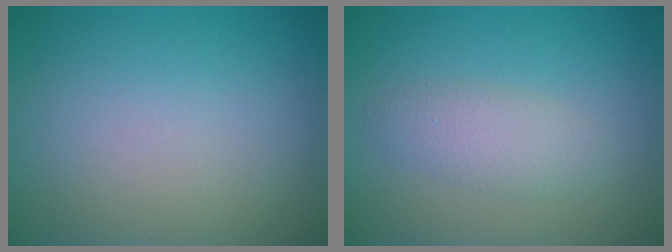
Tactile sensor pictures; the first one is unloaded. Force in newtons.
{"total": 2.5, "press": 2.5, "slide": 0.1}